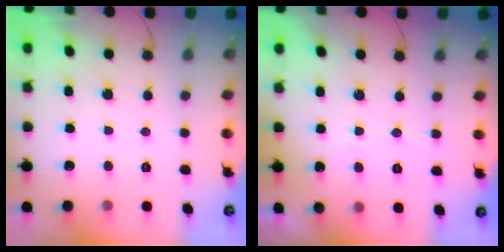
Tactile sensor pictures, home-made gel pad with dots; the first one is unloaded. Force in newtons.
{"total": 2.9, "press": 2.9, "slide": 0.2}